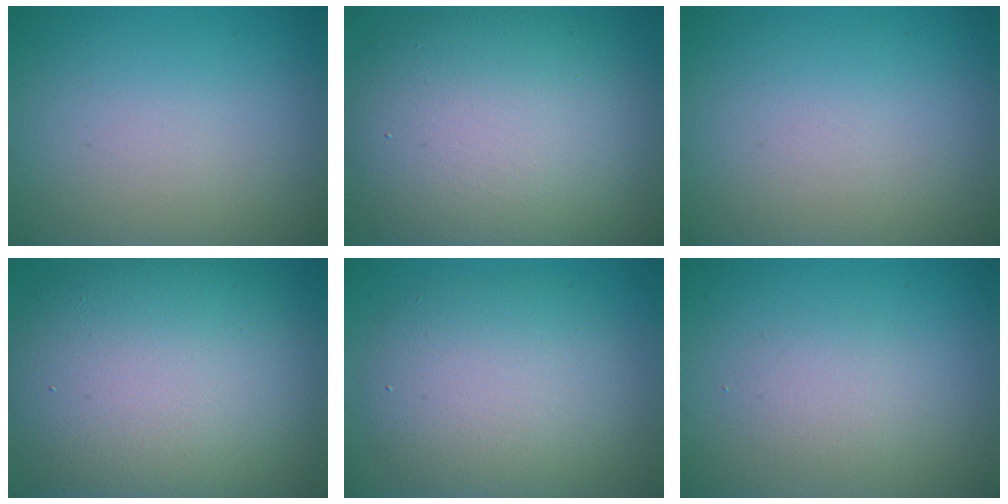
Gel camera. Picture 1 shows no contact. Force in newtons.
{"total": 11.8, "press": 11.8, "slide": 0.9}
{"total": 0.0}
{"total": 14.0, "press": 14.0, "slide": 0.6}
{"total": 6.4, "press": 6.4, "slide": 0.5}
{"total": 1.7, "press": 1.7, "slide": 0.2}